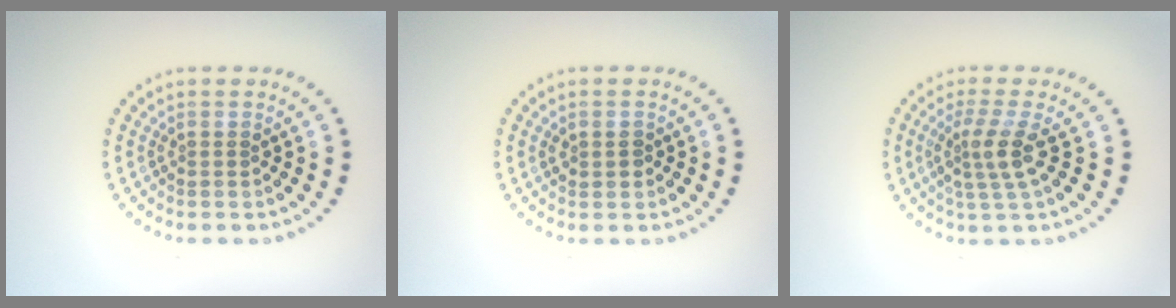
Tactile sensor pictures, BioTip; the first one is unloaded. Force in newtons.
{"total": 1.3, "press": 1.3, "slide": 0.2}
{"total": 2.9, "press": 2.2, "slide": 1.9}